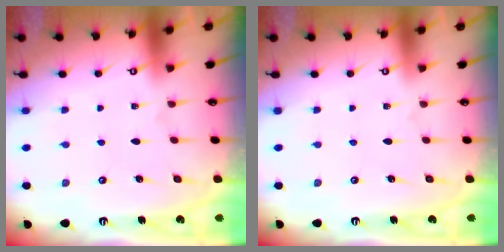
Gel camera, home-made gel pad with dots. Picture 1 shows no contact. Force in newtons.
{"total": 0.0}